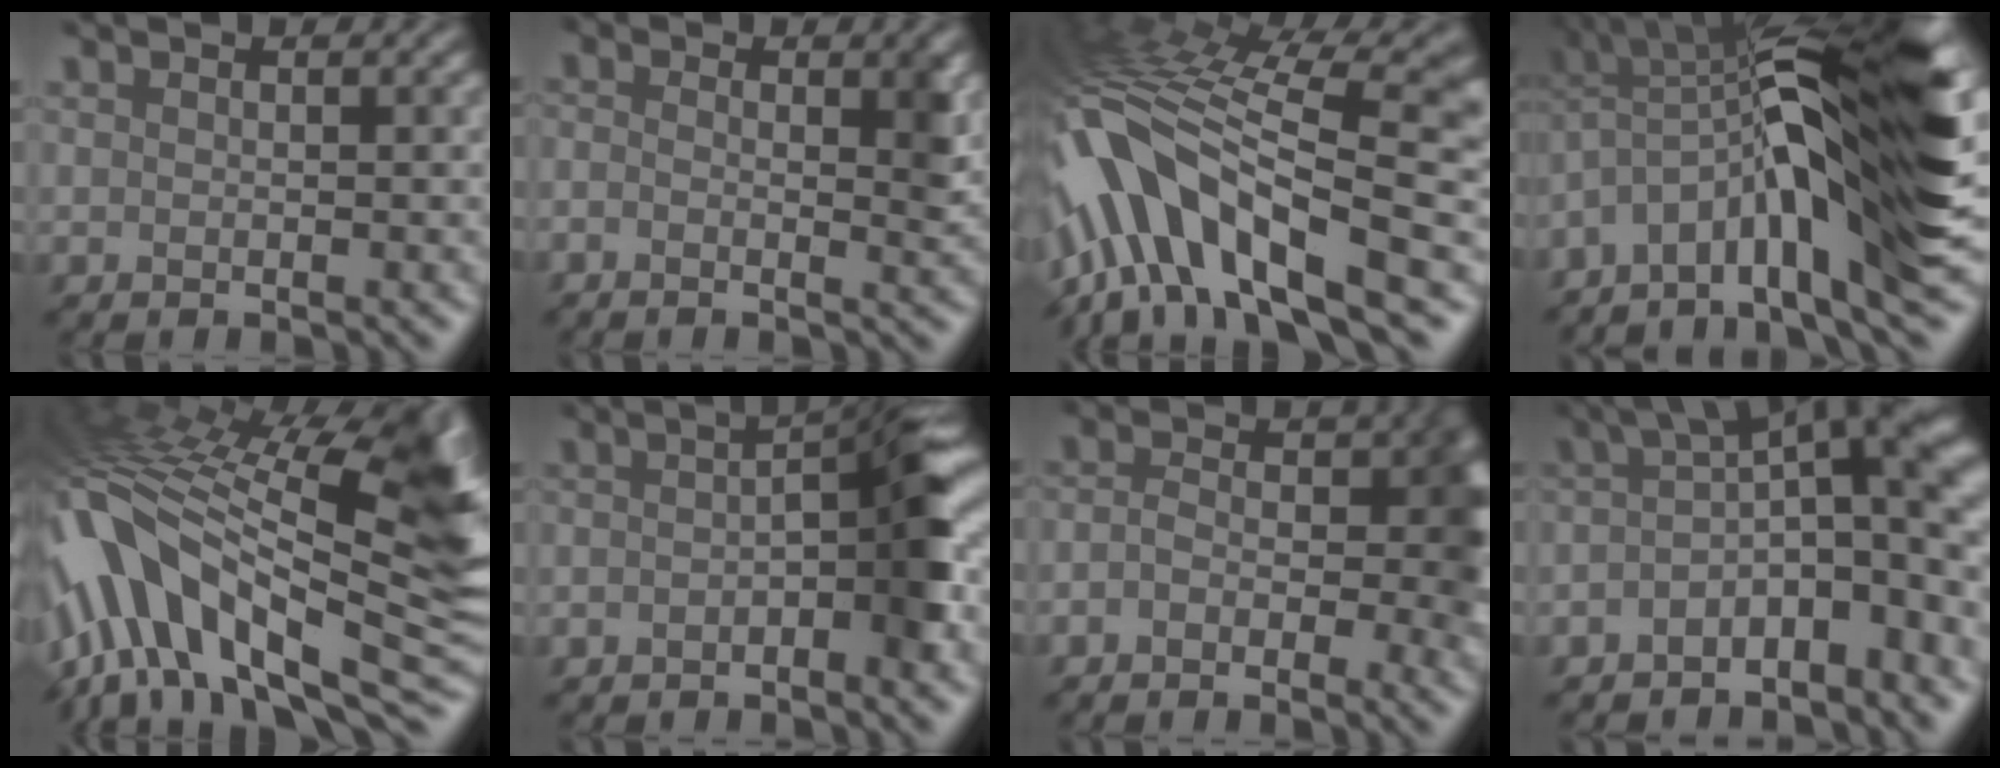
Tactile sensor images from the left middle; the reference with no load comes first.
{"total": 1.4, "force": [-0.3, 0.3, 1.4], "torque": [-0.038, -0.003, -0.008]}
{"total": 12.5, "force": [-4.7, 4.9, 10.5], "torque": [-0.214, 0.025, -0.081]}
{"total": 12.7, "force": [-1.9, 2.7, 12.3], "torque": [-0.204, 0.015, -0.024]}
{"total": 15.4, "force": [-2.8, 7.8, 13.0], "torque": [-0.246, -0.006, -0.042]}
{"total": 4.9, "force": [-1.5, 0.8, 4.6], "torque": [-0.068, 0.013, -0.033]}
{"total": 5.1, "force": [-1.6, 3.1, 3.7], "torque": [-0.057, -0.003, -0.034]}
{"total": 9.8, "force": [-2.3, 3.4, 8.9], "torque": [-0.129, 0.013, -0.039]}